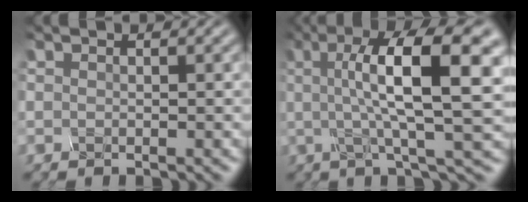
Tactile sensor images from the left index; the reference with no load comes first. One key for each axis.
{"total": 11.3, "fx": 1.6, "fy": 2.8, "fz": 10.9, "tx": -0.148, "ty": 0.010, "tz": 0.022}